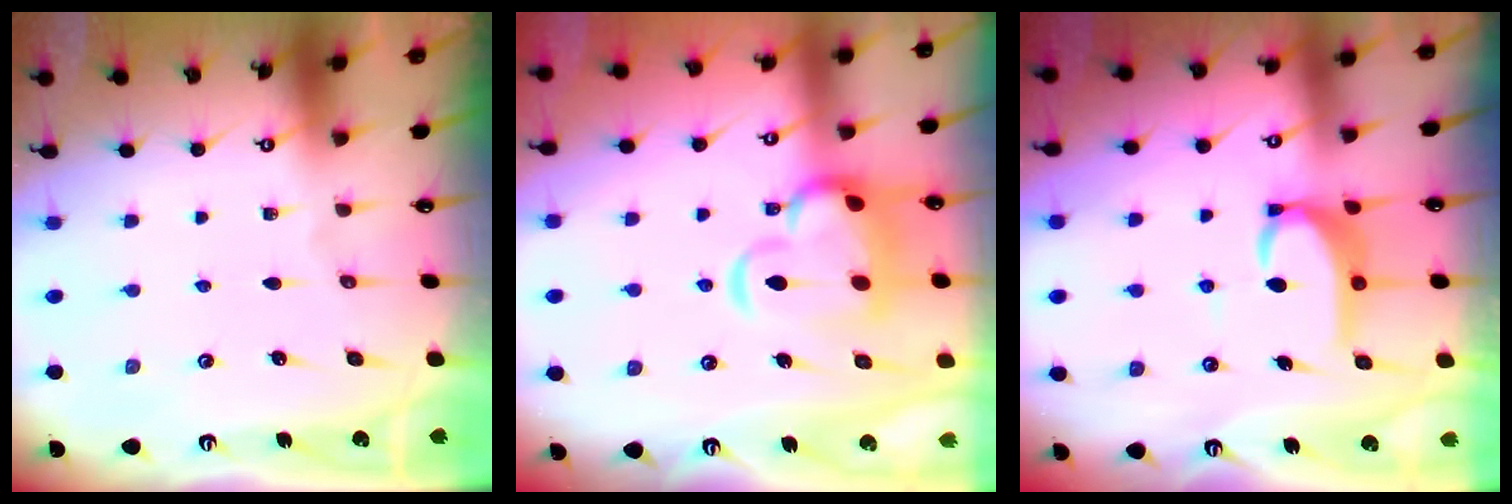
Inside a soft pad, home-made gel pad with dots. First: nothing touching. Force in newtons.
{"total": 9.4, "press": 9.3, "slide": 1.7}
{"total": 5.6, "press": 5.6, "slide": 0.3}